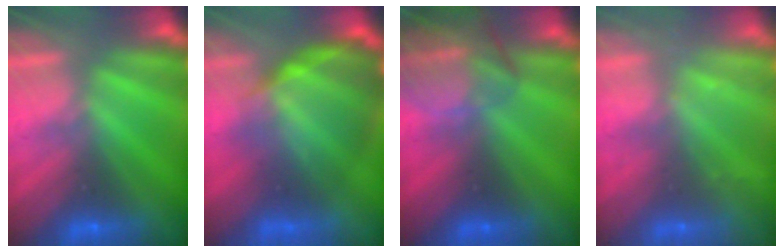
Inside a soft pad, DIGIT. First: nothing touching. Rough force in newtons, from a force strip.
{"total": 7.6}
{"total": 8.6}
{"total": 2.3}